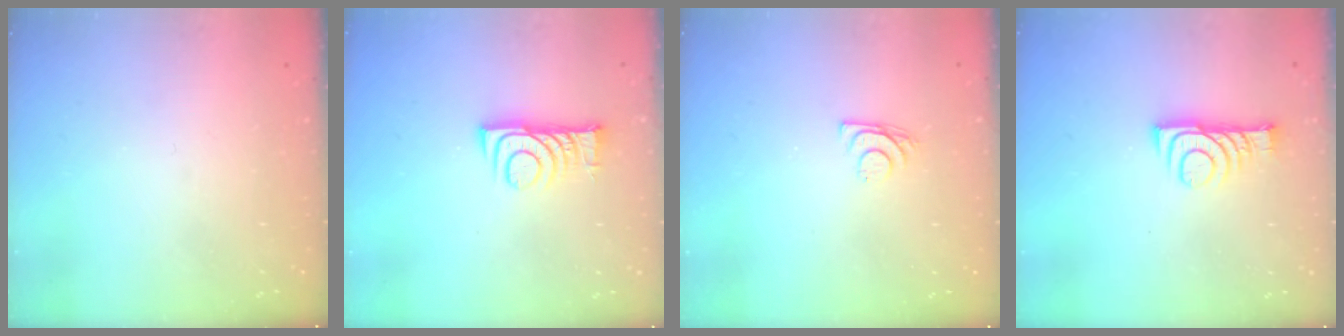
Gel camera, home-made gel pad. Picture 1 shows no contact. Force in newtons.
{"total": 8.1, "press": 8.1, "slide": 0.9}
{"total": 7.2, "press": 7.2, "slide": 0.6}
{"total": 9.4, "press": 9.4, "slide": 0.9}